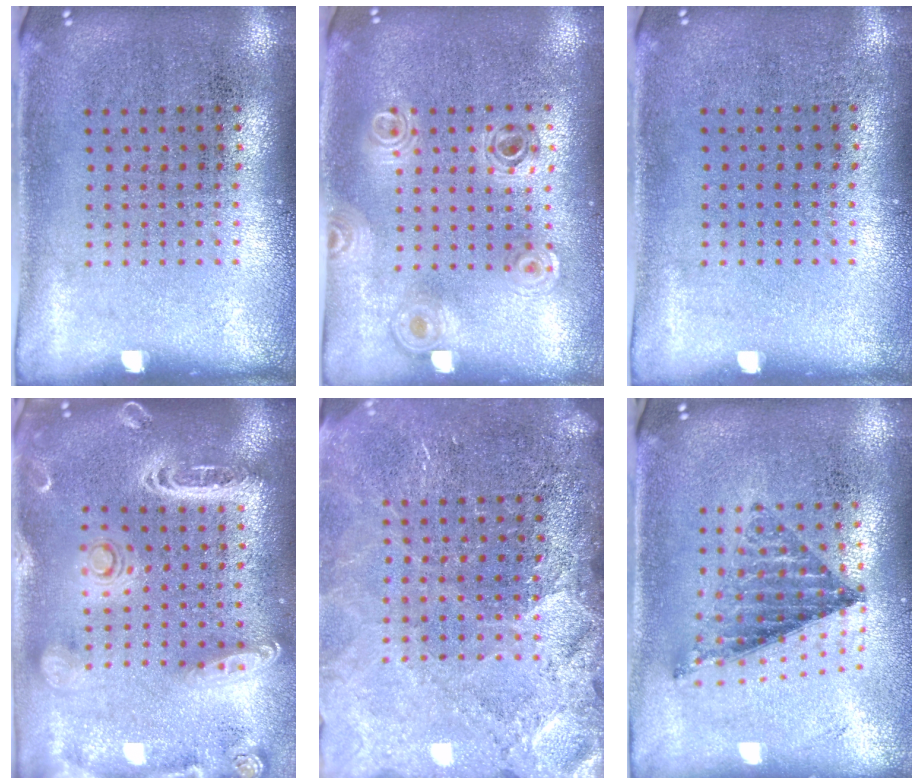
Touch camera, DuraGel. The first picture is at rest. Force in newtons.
{"total": 0.9, "press": 0.9, "slide": 0.1}
{"total": 0.0}
{"total": 2.8, "press": 2.4, "slide": 1.4}
{"total": 3.4, "press": 3.0, "slide": 1.5}
{"total": 0.9, "press": 0.8, "slide": 0.3}